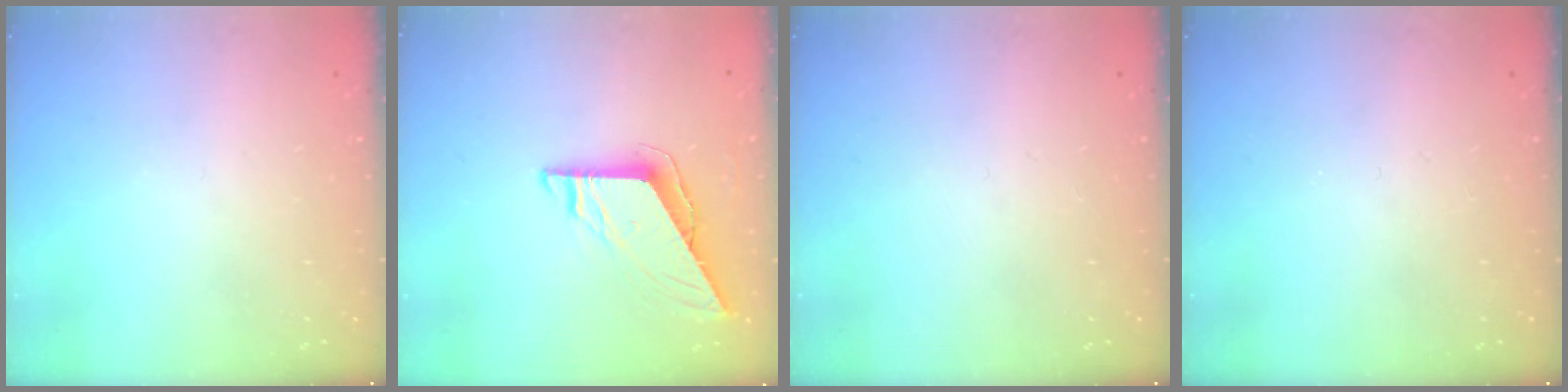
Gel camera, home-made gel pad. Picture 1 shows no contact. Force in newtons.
{"total": 7.7, "press": 7.6, "slide": 0.6}
{"total": 0.0}
{"total": 0.0}